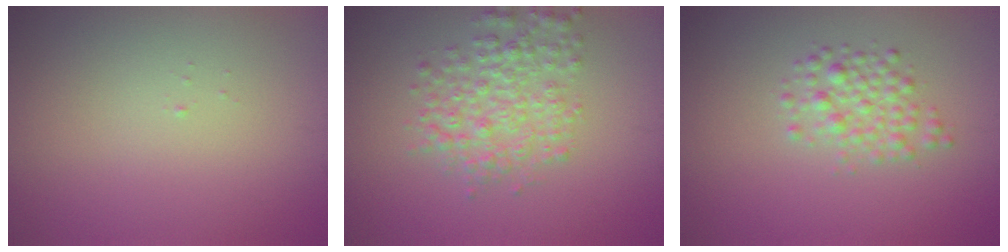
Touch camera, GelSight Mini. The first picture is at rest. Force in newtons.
{"total": 4.0, "press": 4.0, "slide": 0.1}
{"total": 2.6, "press": 2.6, "slide": 0.1}